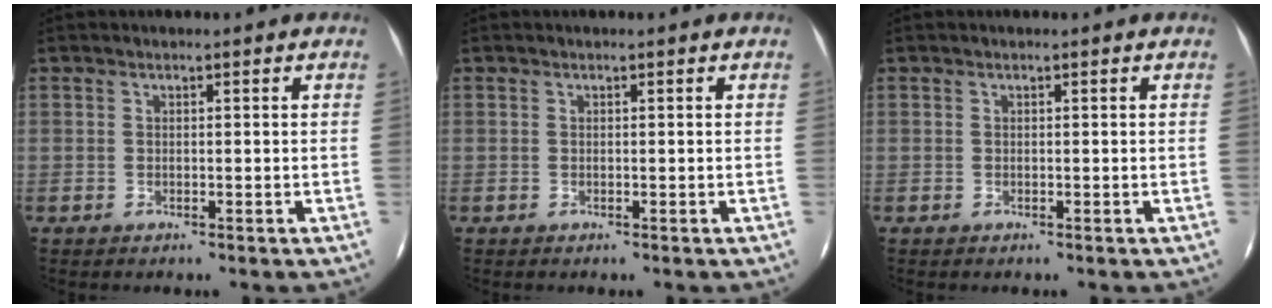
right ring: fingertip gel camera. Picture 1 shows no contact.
{"total": 0.0}
{"total": 0.0}